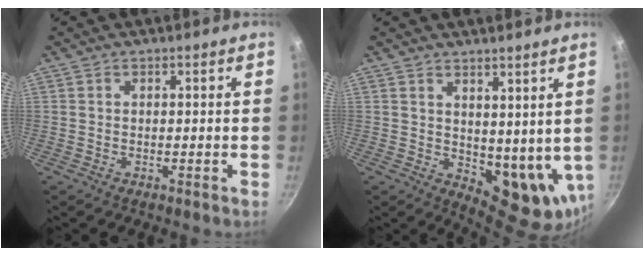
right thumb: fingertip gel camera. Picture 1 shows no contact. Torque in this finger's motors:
{"motor_torque": [-0.45, 0.73, 0.04, 0.01, 0.05]}